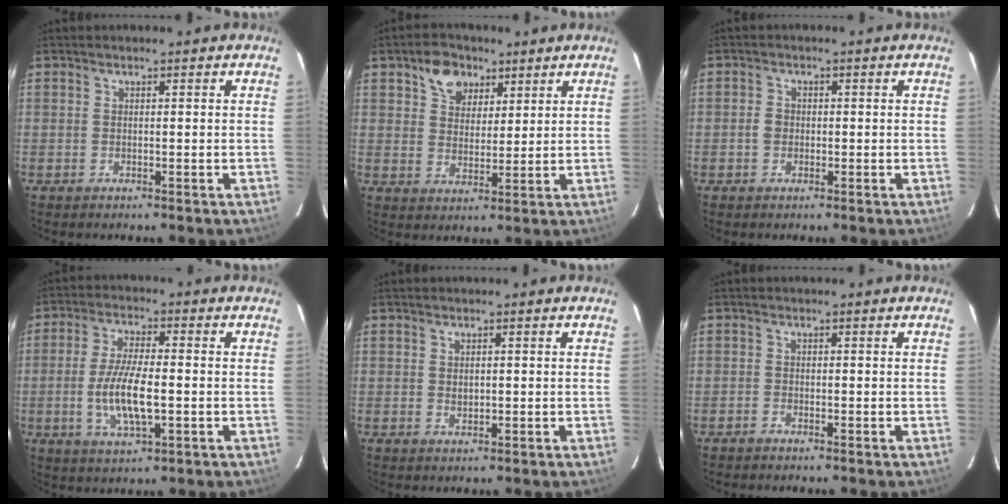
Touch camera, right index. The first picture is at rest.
{"total": 7.2, "force": [4.1, 5.0, 3.1], "torque": [-0.051, 0.018, 0.073]}
{"total": 1.9, "force": [-0.5, 1.7, 0.7], "torque": [-0.014, 0.006, -0.010]}
{"total": 10.0, "force": [-1.9, 3.1, 9.3], "torque": [-0.186, -0.004, -0.035]}
{"total": 1.6, "force": [0.0, 1.2, 1.0], "torque": [-0.014, 0.002, 0.002]}
{"total": 0.8, "force": [-0.7, 0.3, 0.0], "torque": [-0.007, 0.003, -0.017]}